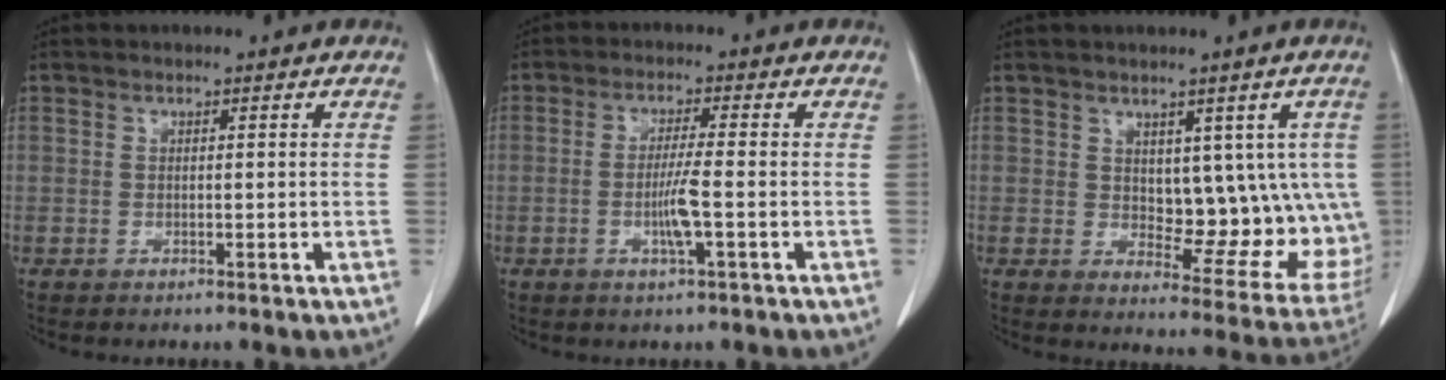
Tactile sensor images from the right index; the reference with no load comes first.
{"total": 4.7, "force": [-1.2, -0.3, 4.5], "torque": [-0.088, -0.008, -0.023]}
{"total": 11.4, "force": [1.9, 6.5, 9.2], "torque": [-0.089, 0.003, 0.040]}